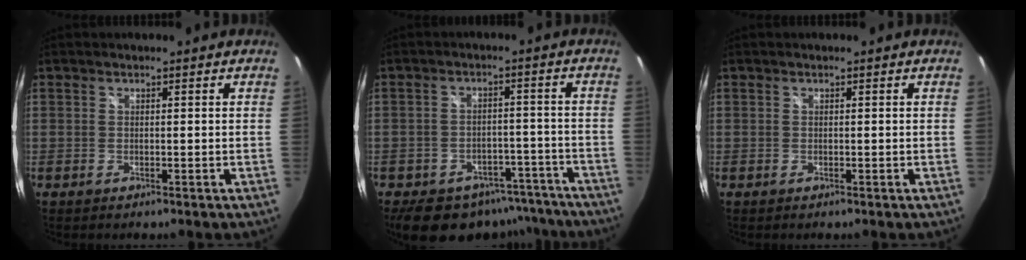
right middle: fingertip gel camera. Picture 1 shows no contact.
{"total": 14.9, "force": [-11.5, 7.8, 5.3], "torque": [-0.107, 0.018, -0.134]}
{"total": 0.0}